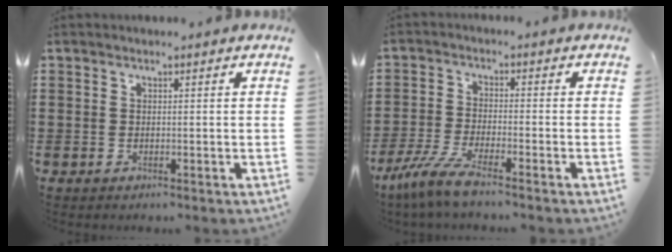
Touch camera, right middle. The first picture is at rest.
{"total": 5.8, "force": [-4.7, 0.3, 3.4], "torque": [-0.091, -0.018, -0.095]}